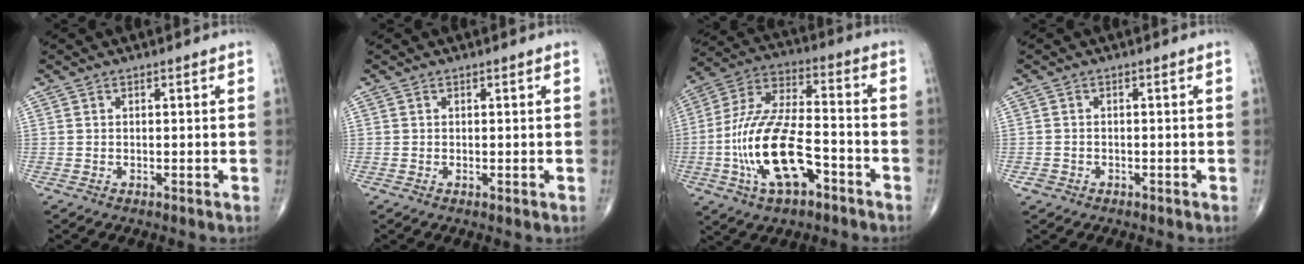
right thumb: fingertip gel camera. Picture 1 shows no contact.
{"total": 0.5, "force": [0.0, 0.1, 0.5], "torque": [-0.007, -0.003, 0.000]}
{"total": 18.4, "force": [-6.3, 8.2, 15.2], "torque": [-0.301, 0.040, -0.110]}
{"total": 1.4, "force": [-0.8, 1.1, 0.2], "torque": [-0.002, 0.007, -0.014]}